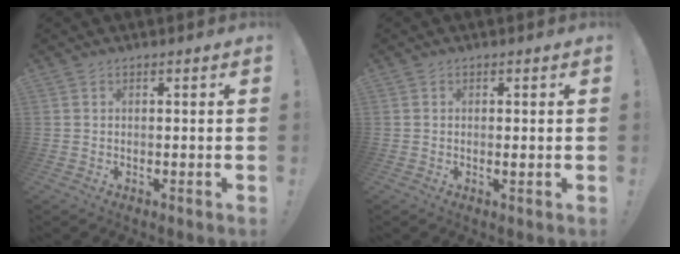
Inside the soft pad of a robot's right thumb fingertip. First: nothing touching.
{"total": 0.9, "force": [0.2, 0.0, 0.8], "torque": [-0.008, -0.006, 0.002]}